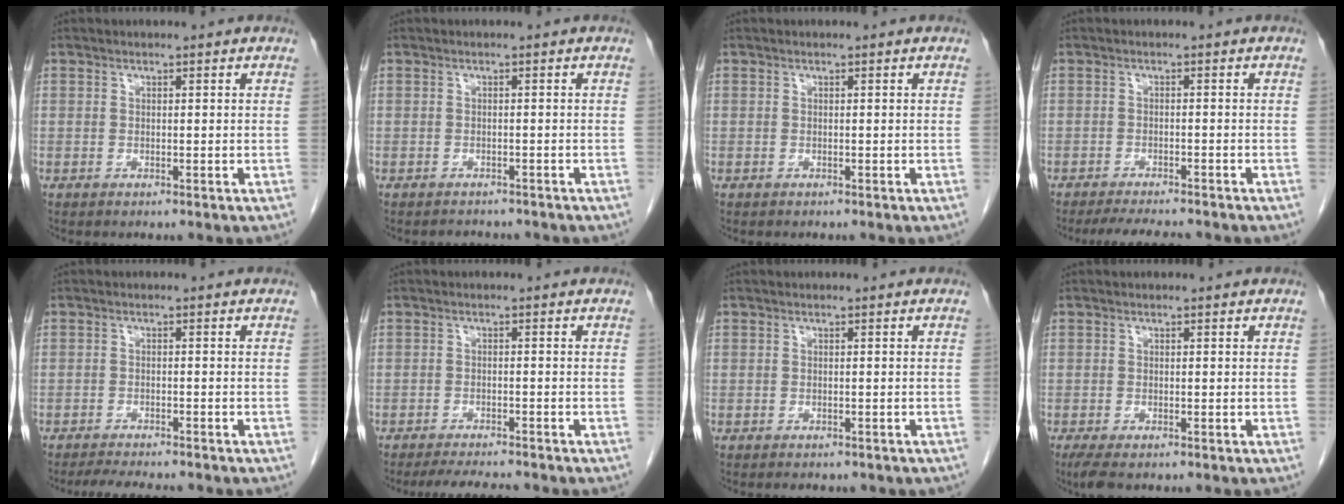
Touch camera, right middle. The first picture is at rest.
{"total": 3.7, "force": [-3.3, 1.5, 0.7], "torque": [-0.010, 0.000, -0.038]}
{"total": 0.0}
{"total": 6.5, "force": [-5.8, 0.8, 2.8], "torque": [-0.040, -0.015, -0.088]}
{"total": 5.8, "force": [-5.3, 0.7, 2.4], "torque": [-0.038, -0.014, -0.080]}
{"total": 5.9, "force": [-5.4, 0.5, 2.3], "torque": [-0.035, -0.016, -0.084]}
{"total": 4.1, "force": [-3.4, 1.7, 1.5], "torque": [-0.018, -0.003, -0.034]}
{"total": 3.1, "force": [-2.2, 1.1, 2.0], "torque": [-0.043, -0.011, -0.034]}